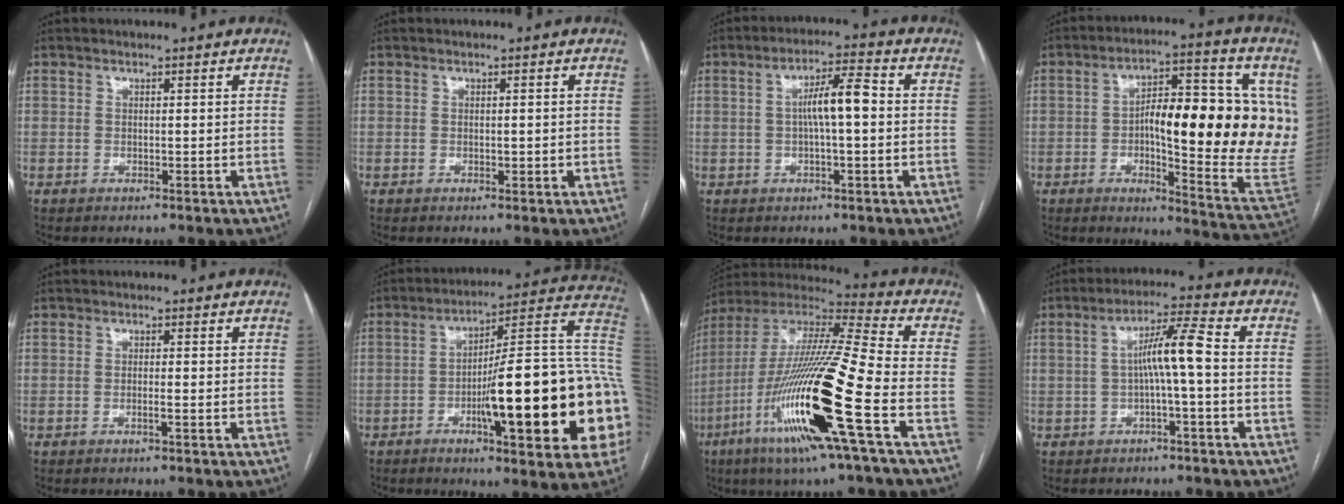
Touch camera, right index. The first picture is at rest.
{"total": 0.9, "force": [-0.3, 0.4, 0.8], "torque": [-0.014, -0.001, -0.002]}
{"total": 6.5, "force": [0.2, 0.9, 6.4], "torque": [-0.114, 0.018, 0.001]}
{"total": 23.1, "force": [2.6, 5.3, 22.3], "torque": [-0.247, 0.030, 0.043]}
{"total": 1.2, "force": [-0.6, -0.1, 1.1], "torque": [-0.020, 0.001, -0.010]}
{"total": 26.5, "force": [-5.1, 3.1, 25.8], "torque": [-0.284, 0.009, -0.077]}
{"total": 24.9, "force": [-8.5, 0.9, 23.4], "torque": [-0.472, -0.037, -0.163]}
{"total": 6.6, "force": [-0.5, -0.1, 6.5], "torque": [-0.115, 0.022, -0.007]}